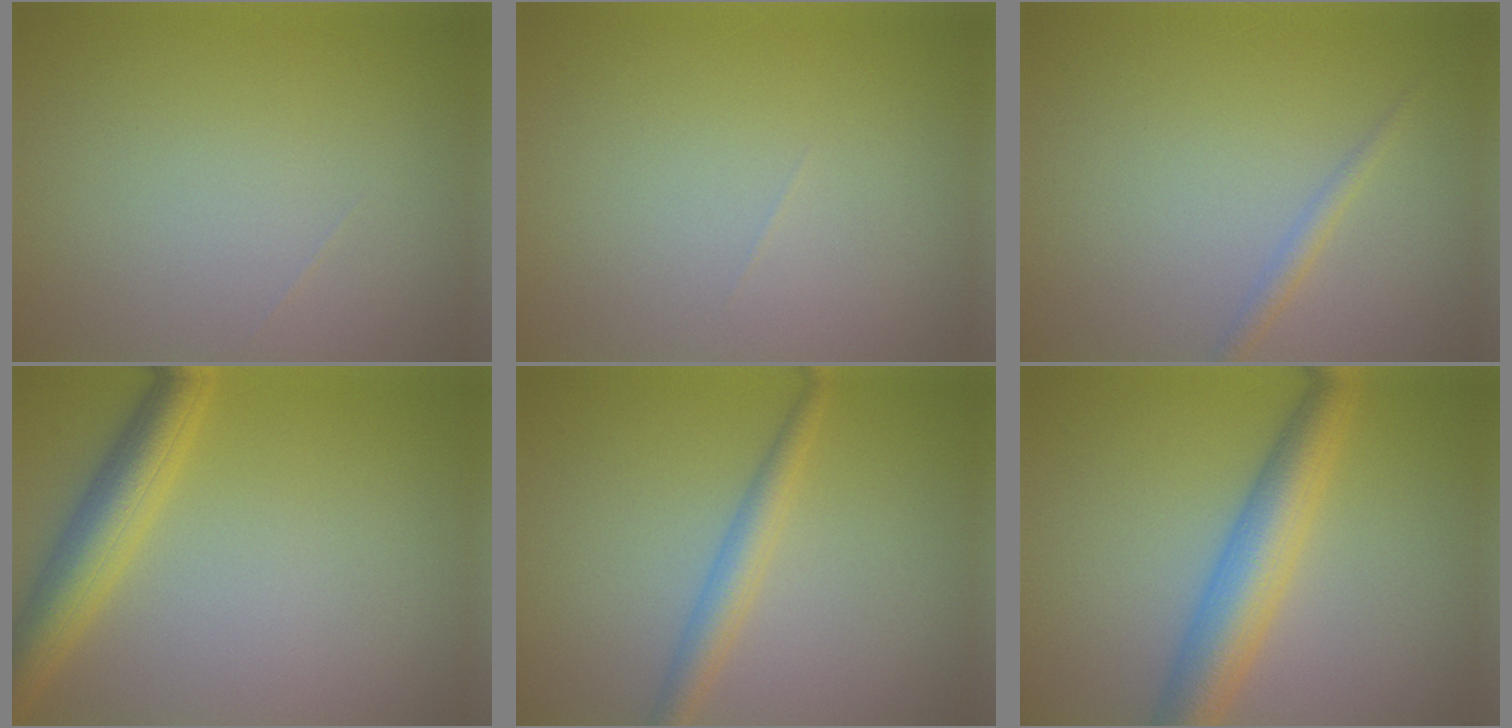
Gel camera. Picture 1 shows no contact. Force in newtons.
{"total": 0.0}
{"total": 1.2, "press": 1.2, "slide": 0.0}
{"total": 5.2, "press": 5.2, "slide": 0.3}
{"total": 2.5, "press": 2.5, "slide": 0.1}
{"total": 6.0, "press": 6.0, "slide": 0.1}